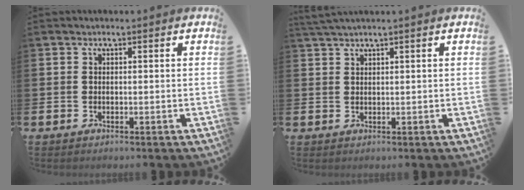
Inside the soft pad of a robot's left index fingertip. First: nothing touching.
{"total": 1.8, "force": [1.6, -0.4, 0.8], "torque": [-0.019, 0.002, 0.030]}